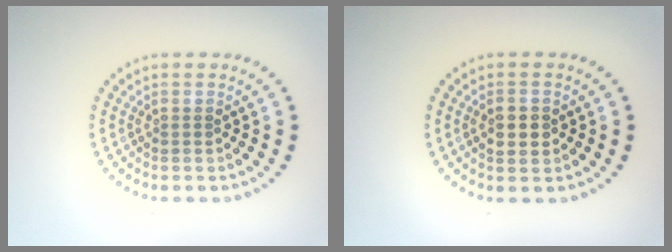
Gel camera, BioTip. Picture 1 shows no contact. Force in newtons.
{"total": 2.4, "press": 2.4, "slide": 0.1}